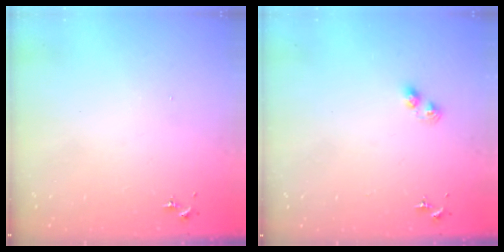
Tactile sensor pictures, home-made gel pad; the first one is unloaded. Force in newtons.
{"total": 3.3, "press": 3.3, "slide": 0.2}